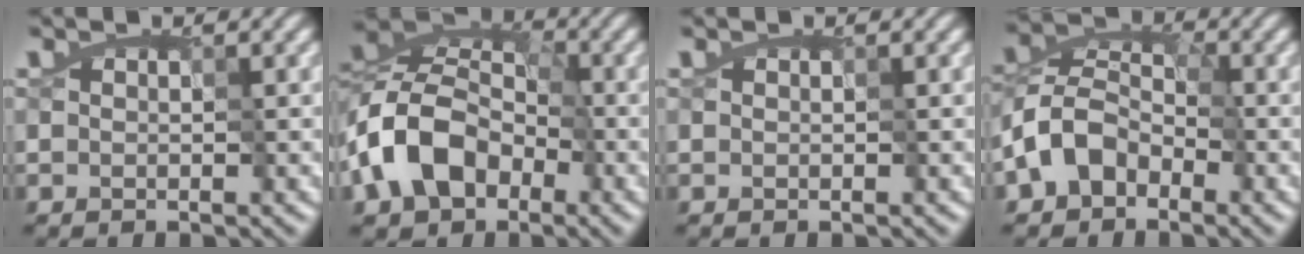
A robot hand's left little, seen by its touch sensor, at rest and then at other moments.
{"total": 8.4, "force": [-5.0, 5.5, 3.9], "torque": [-0.076, 0.011, -0.111]}
{"total": 0.0}
{"total": 5.3, "force": [-4.3, 2.8, 1.4], "torque": [-0.026, 0.007, -0.096]}